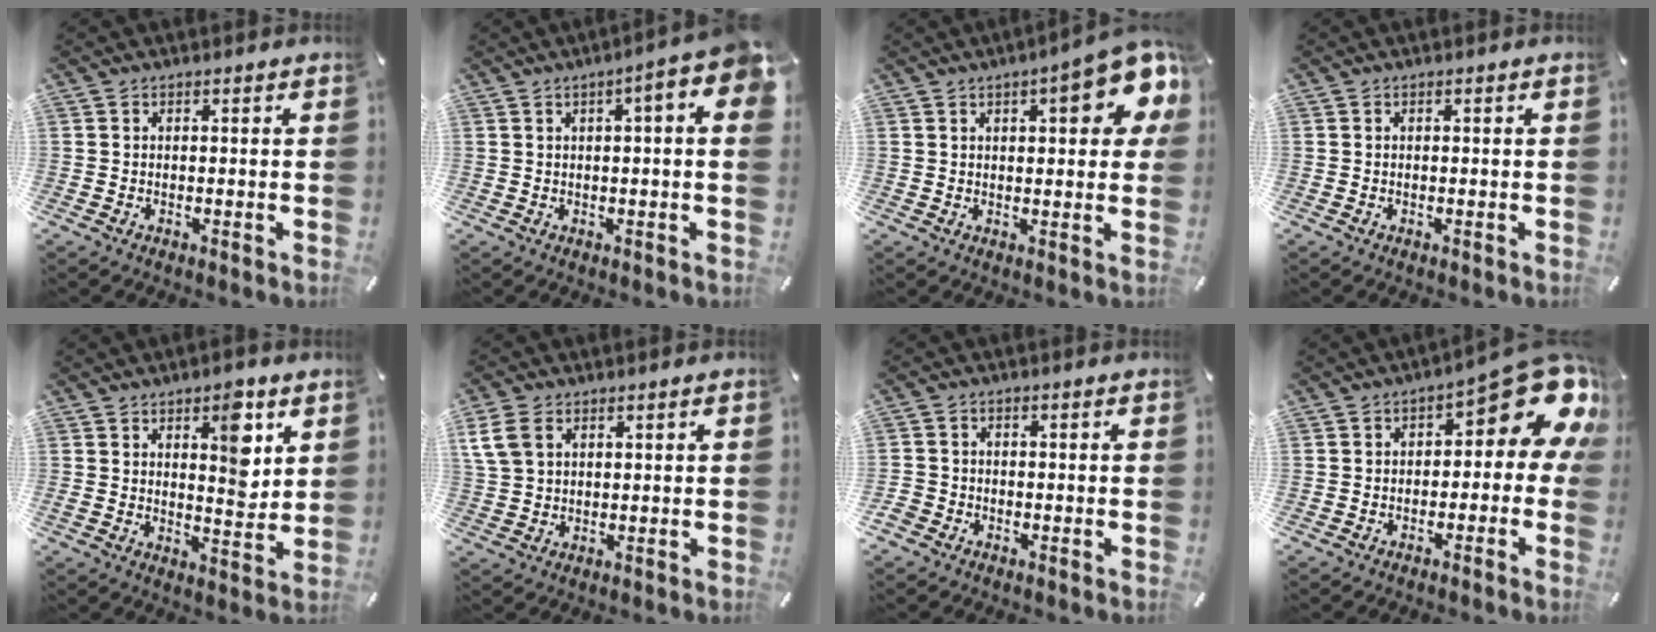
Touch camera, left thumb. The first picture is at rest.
{"total": 7.6, "force": [3.0, 1.2, 6.9], "torque": [-0.095, -0.024, 0.047]}
{"total": 12.4, "force": [5.6, 4.2, 10.3], "torque": [-0.131, -0.024, 0.089]}
{"total": 0.0}
{"total": 9.8, "force": [4.9, 4.7, 7.1], "torque": [-0.077, -0.033, 0.074]}
{"total": 5.3, "force": [2.4, 3.9, 2.6], "torque": [-0.073, 0.004, 0.045]}
{"total": 2.7, "force": [-1.6, 2.1, 0.7], "torque": [-0.015, 0.006, -0.034]}
{"total": 13.4, "force": [5.1, 6.1, 10.8], "torque": [-0.124, -0.046, 0.080]}